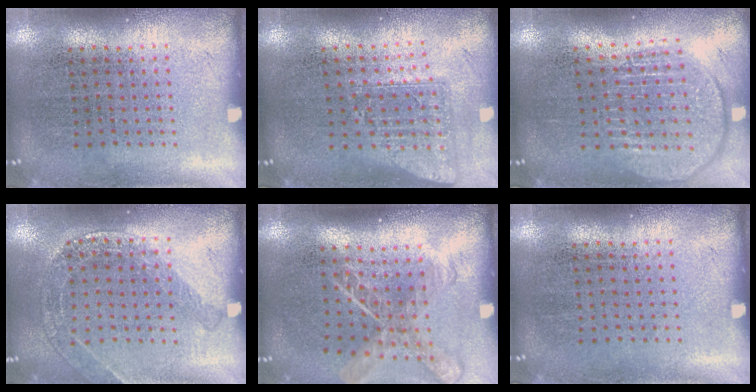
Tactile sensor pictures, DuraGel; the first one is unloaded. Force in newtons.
{"total": 1.6, "press": 1.2, "slide": 1.0}
{"total": 1.9, "press": 1.6, "slide": 1.0}
{"total": 1.4, "press": 1.3, "slide": 0.3}
{"total": 1.8, "press": 1.4, "slide": 1.2}
{"total": 0.0}